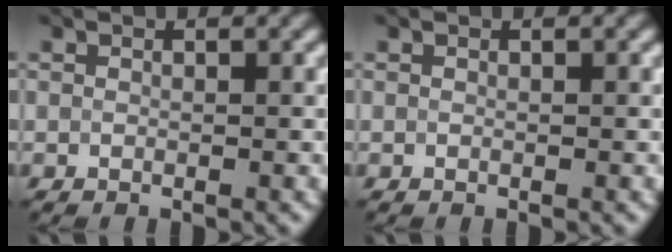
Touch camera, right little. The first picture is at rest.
{"total": 0.0}